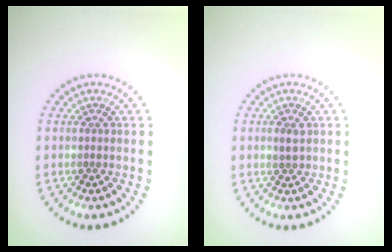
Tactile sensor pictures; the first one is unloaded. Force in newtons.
{"total": 1.2, "press": 1.2, "slide": 0.2}